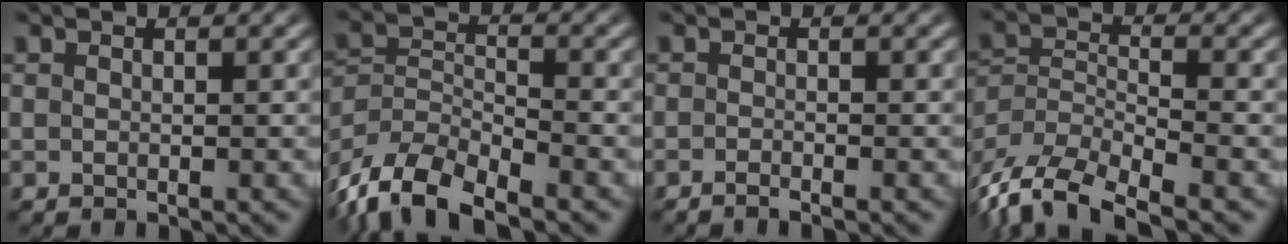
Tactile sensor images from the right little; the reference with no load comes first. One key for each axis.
{"total": 8.9, "fx": -5.2, "fy": 5.5, "fz": 4.7, "tx": -0.102, "ty": -0.039, "tz": -0.075}
{"total": 1.3, "fx": -1.2, "fy": -0.4, "fz": 0.3, "tx": -0.009, "ty": -0.005, "tz": -0.020}
{"total": 9.3, "fx": -5.5, "fy": 5.5, "fz": 5.2, "tx": -0.113, "ty": -0.037, "tz": -0.079}